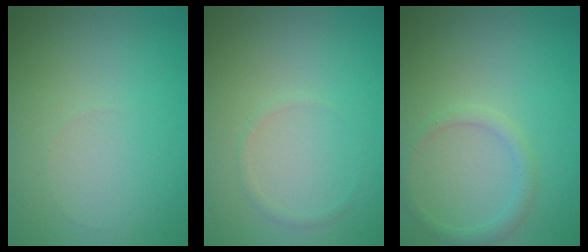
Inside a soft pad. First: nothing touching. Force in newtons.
{"total": 0.7, "press": 0.7, "slide": 0.0}
{"total": 1.5, "press": 1.5, "slide": 0.1}